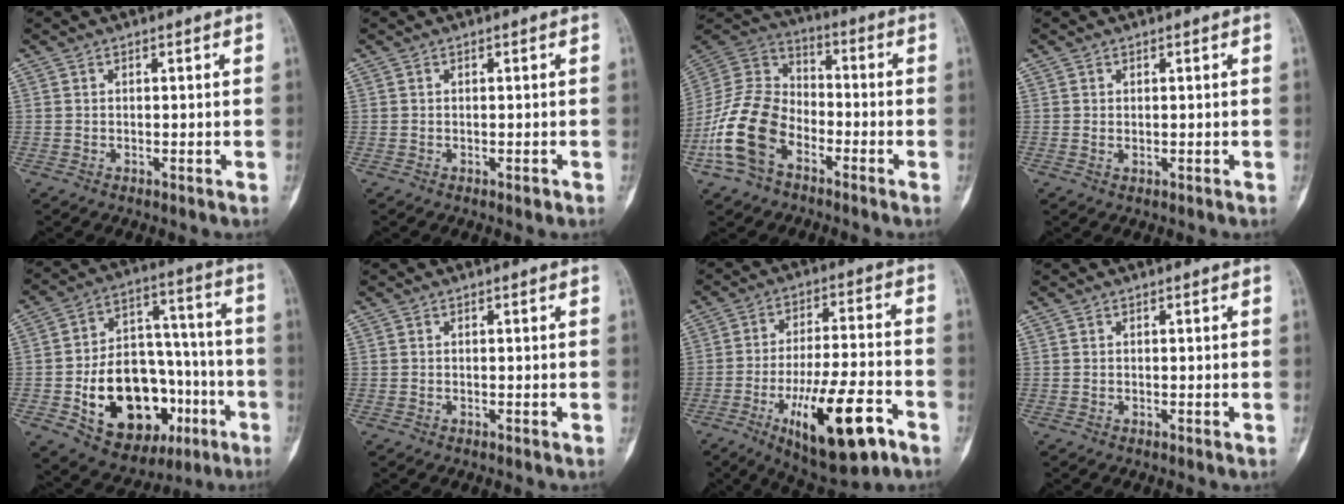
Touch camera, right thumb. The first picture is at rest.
{"total": 0.6, "force": [-0.3, 0.3, 0.4], "torque": [-0.004, 0.000, -0.005]}
{"total": 15.7, "force": [-6.9, 10.2, 9.7], "torque": [-0.192, 0.051, -0.145]}
{"total": 0.6, "force": [0.1, 0.4, 0.5], "torque": [-0.011, 0.002, 0.003]}
{"total": 24.4, "force": [-7.9, 15.8, 16.8], "torque": [-0.231, 0.052, -0.102]}
{"total": 0.0}
{"total": 18.3, "force": [-8.3, 5.8, 15.2], "torque": [-0.252, 0.035, -0.123]}
{"total": 0.0}